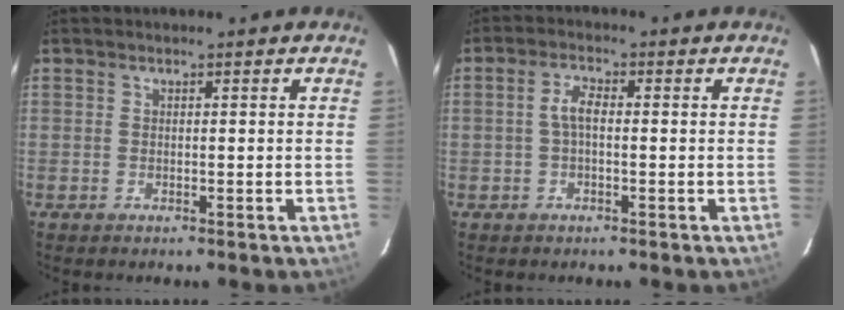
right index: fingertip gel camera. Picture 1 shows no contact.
{"total": 3.1, "force": [-0.2, 1.3, 2.8], "torque": [-0.058, 0.009, -0.003]}